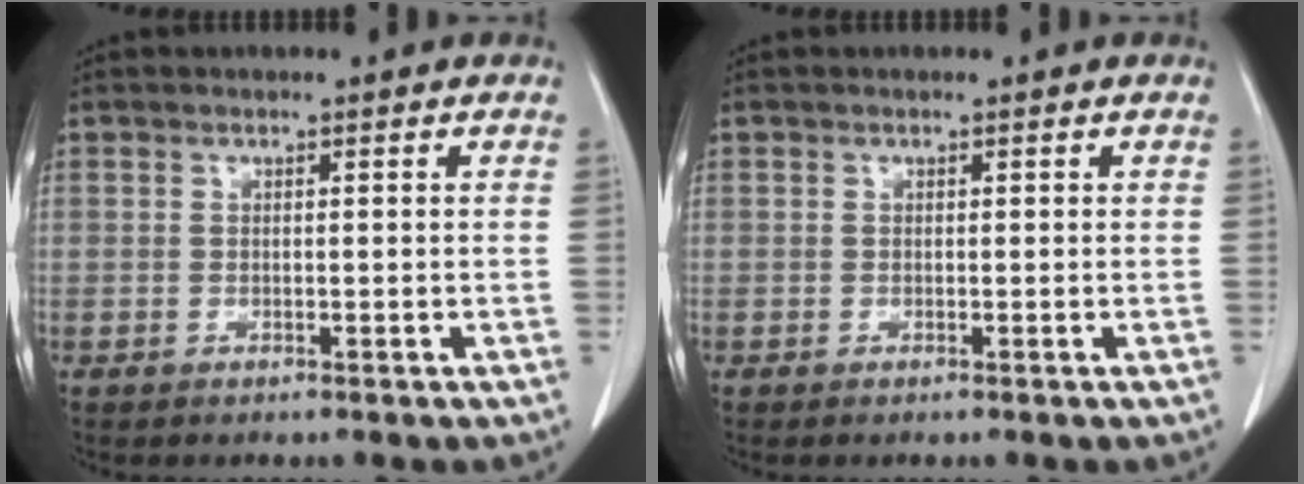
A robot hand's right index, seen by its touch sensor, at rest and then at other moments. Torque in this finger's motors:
{"motor_torque": [-0.02, -0.02, 0.01, 0.02]}